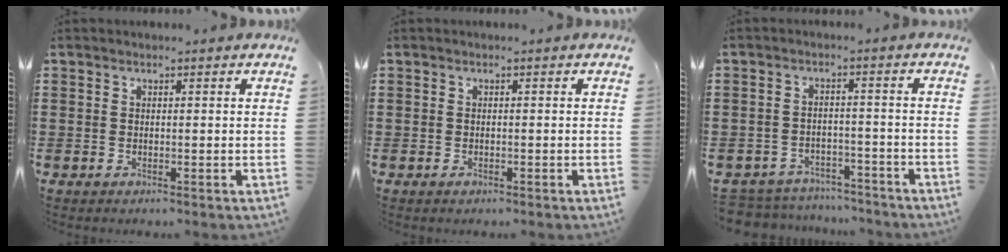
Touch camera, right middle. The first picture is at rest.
{"total": 0.5, "force": [-0.4, 0.3, 0.1], "torque": [-0.001, 0.000, -0.008]}
{"total": 4.5, "force": [-4.5, 0.7, -0.1], "torque": [-0.010, 0.005, -0.096]}